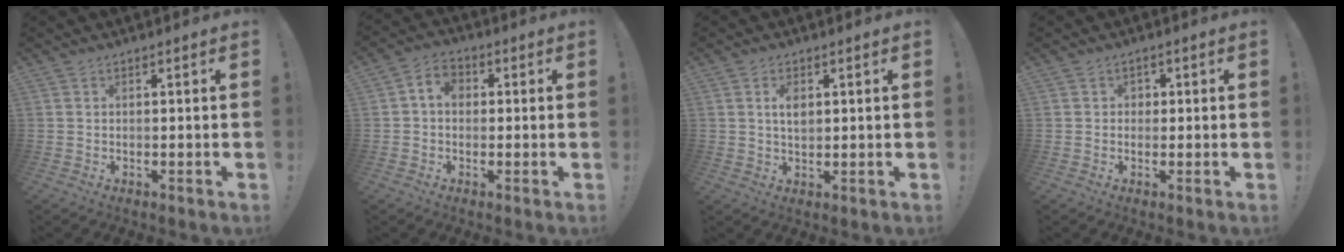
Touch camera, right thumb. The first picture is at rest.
{"total": 5.0, "force": [0.1, 3.8, 3.2], "torque": [-0.056, 0.012, 0.004]}
{"total": 4.1, "force": [0.9, 2.3, 3.3], "torque": [-0.045, -0.003, 0.011]}
{"total": 1.7, "force": [-0.1, 1.6, 0.6], "torque": [-0.018, 0.005, -0.001]}